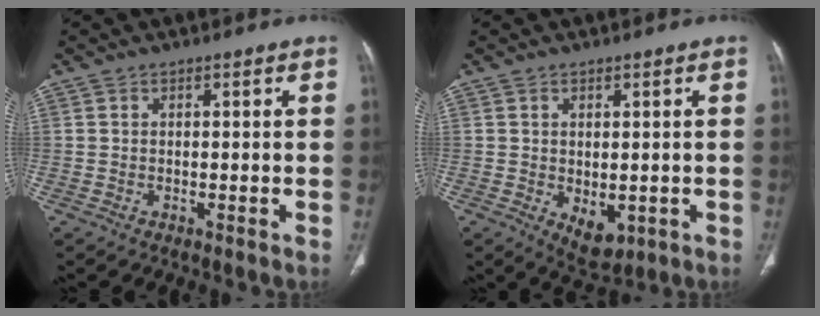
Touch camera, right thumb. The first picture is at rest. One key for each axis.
{"total": 5.4, "fx": -1.1, "fy": 3.3, "fz": 4.1, "tx": -0.051, "ty": -0.008, "tz": 0.002}